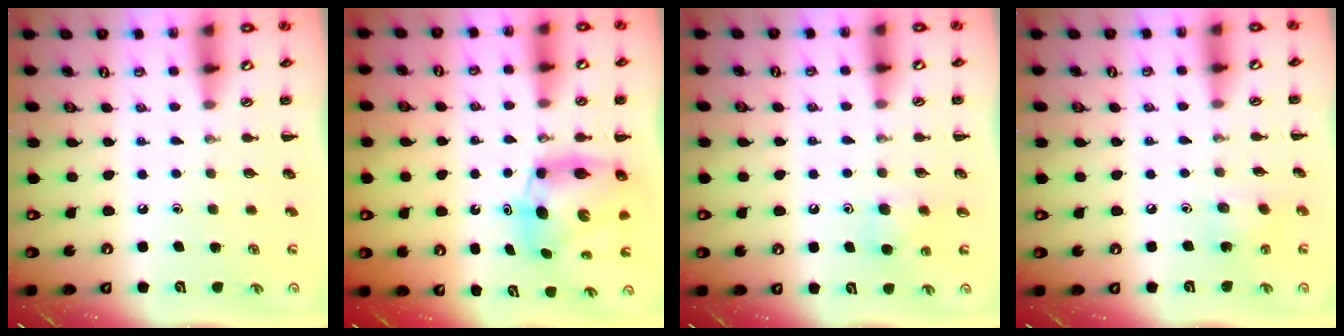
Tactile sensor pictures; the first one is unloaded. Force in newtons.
{"total": 7.1, "press": 6.9, "slide": 1.8}
{"total": 5.2, "press": 5.0, "slide": 1.4}
{"total": 3.9, "press": 3.8, "slide": 1.0}